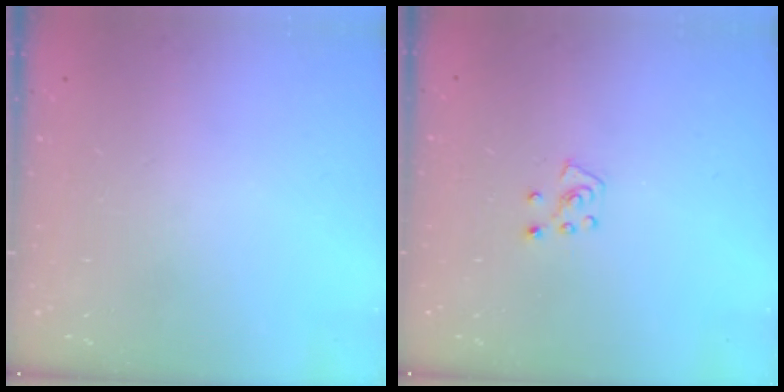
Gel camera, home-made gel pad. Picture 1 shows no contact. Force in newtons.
{"total": 5.0, "press": 5.0, "slide": 0.4}